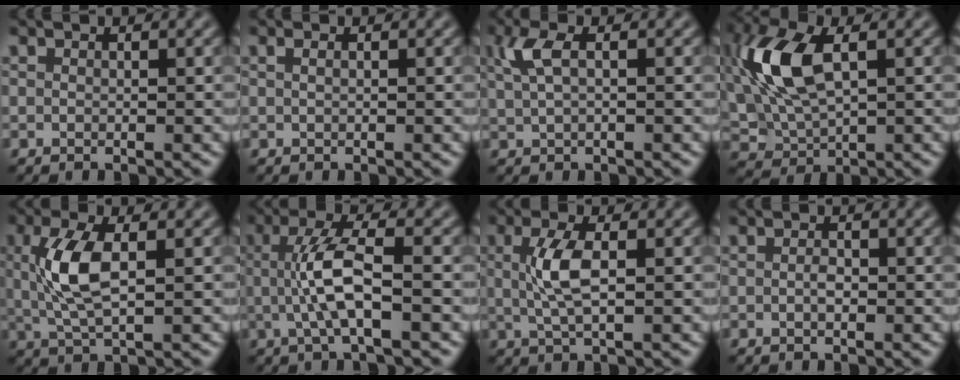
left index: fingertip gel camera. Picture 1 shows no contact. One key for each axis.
{"total": 0.6, "fx": 0.3, "fy": 0.2, "fz": 0.5, "tx": -0.012, "ty": 0.002, "tz": 0.004}
{"total": 2.8, "fx": 1.1, "fy": 1.0, "fz": 2.4, "tx": -0.056, "ty": 0.006, "tz": 0.022}
{"total": 8.4, "fx": 1.6, "fy": 4.3, "fz": 7.0, "tx": -0.165, "ty": 0.014, "tz": 0.026}
{"total": 5.2, "fx": 0.7, "fy": 2.0, "fz": 4.8, "tx": -0.107, "ty": 0.007, "tz": 0.013}
{"total": 5.1, "fx": -0.2, "fy": 1.1, "fz": 5.0, "tx": -0.107, "ty": 0.004, "tz": -0.007}
{"total": 3.8, "fx": 0.4, "fy": 1.1, "fz": 3.6, "tx": -0.081, "ty": 0.004, "tz": 0.006}
{"total": 0.9, "fx": -0.2, "fy": 0.3, "fz": 0.8, "tx": -0.017, "ty": 0.001, "tz": -0.004}